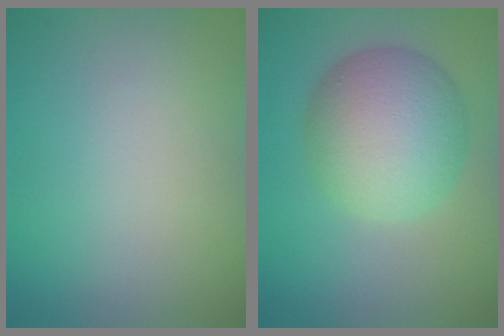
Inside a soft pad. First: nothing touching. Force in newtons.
{"total": 7.2, "press": 7.2, "slide": 0.2}